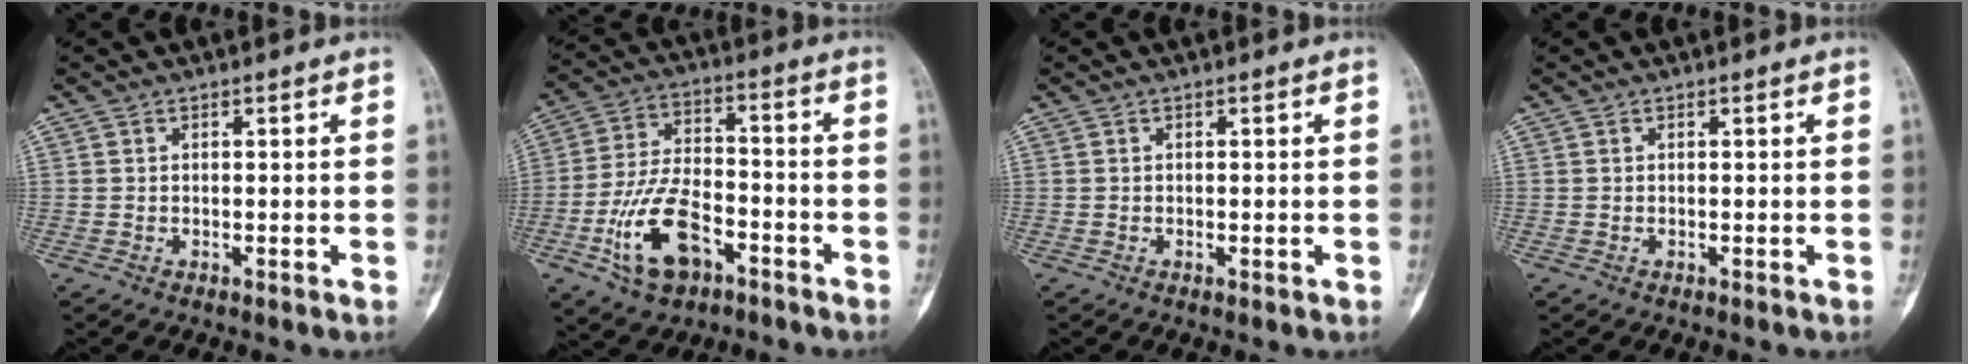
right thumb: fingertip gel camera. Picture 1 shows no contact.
{"total": 13.6, "force": [-6.1, 7.4, 9.6], "torque": [-0.178, 0.035, -0.112]}
{"total": 0.7, "force": [-0.2, 0.3, 0.6], "torque": [-0.010, -0.002, -0.002]}
{"total": 0.0}